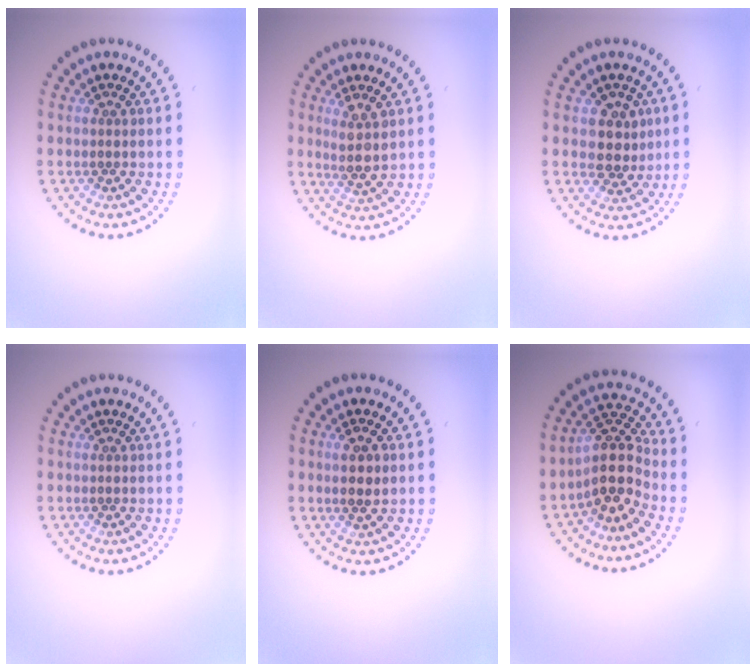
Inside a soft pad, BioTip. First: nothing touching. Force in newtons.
{"total": 2.5, "press": 2.2, "slide": 1.2}
{"total": 3.1, "press": 2.9, "slide": 1.1}
{"total": 0.0}
{"total": 1.6, "press": 1.5, "slide": 0.5}
{"total": 4.3, "press": 3.4, "slide": 2.6}